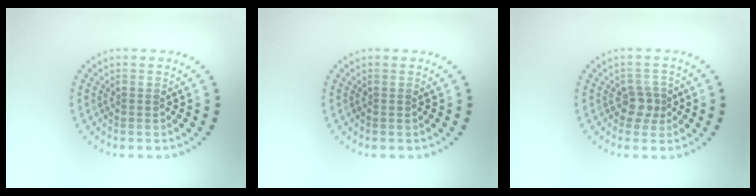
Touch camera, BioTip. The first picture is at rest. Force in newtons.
{"total": 0.0}
{"total": 2.1, "press": 1.7, "slide": 1.1}